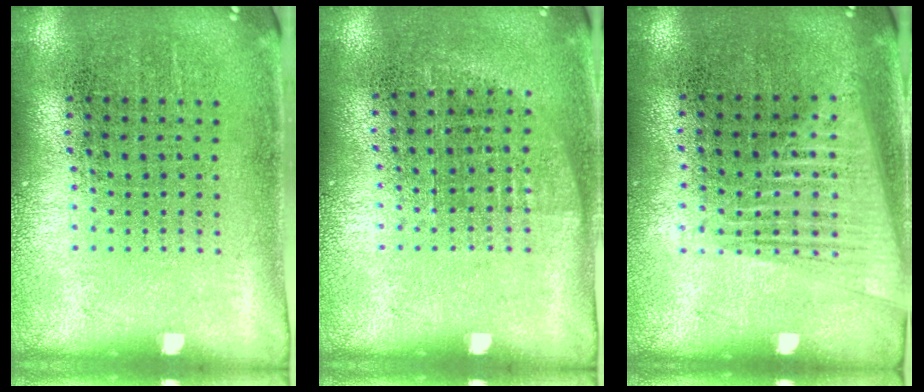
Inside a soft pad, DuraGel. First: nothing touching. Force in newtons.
{"total": 0.6, "press": 0.6, "slide": 0.2}
{"total": 1.6, "press": 1.4, "slide": 0.6}